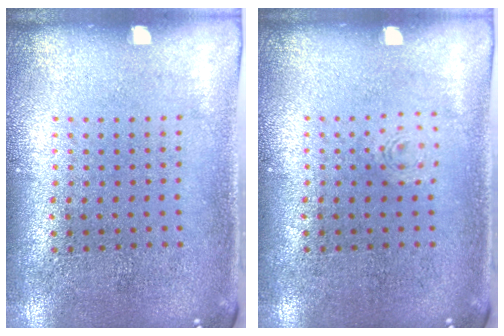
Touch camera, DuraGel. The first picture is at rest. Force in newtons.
{"total": 0.7, "press": 0.7, "slide": 0.1}